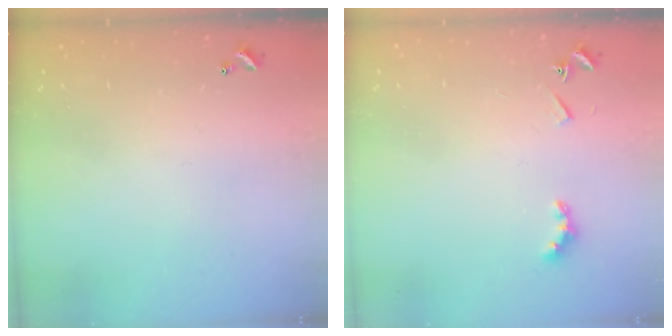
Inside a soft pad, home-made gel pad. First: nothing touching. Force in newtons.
{"total": 4.0, "press": 3.9, "slide": 0.7}